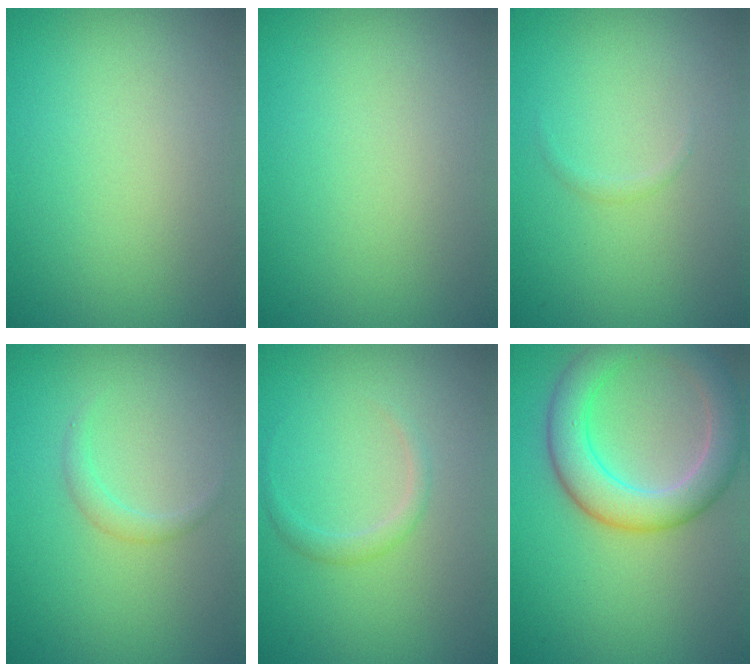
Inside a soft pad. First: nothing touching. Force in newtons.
{"total": 0.0}
{"total": 0.5, "press": 0.5, "slide": 0.0}
{"total": 1.1, "press": 1.1, "slide": 0.1}
{"total": 1.2, "press": 1.2, "slide": 0.1}
{"total": 6.2, "press": 6.2, "slide": 0.3}